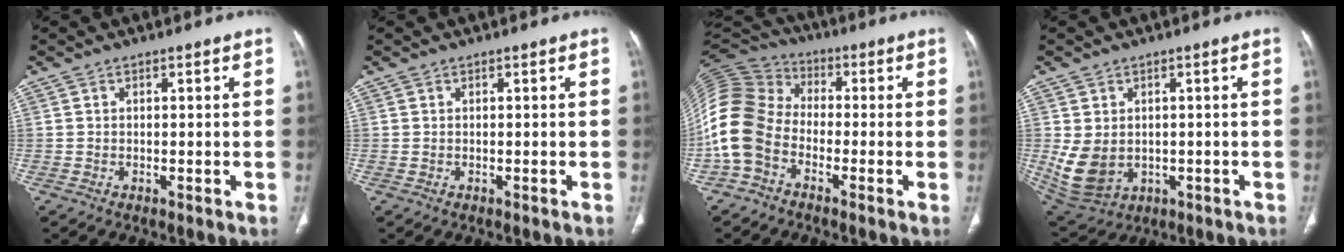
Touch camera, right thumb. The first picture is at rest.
{"total": 0.0}
{"total": 15.5, "force": [-4.6, 11.4, 9.5], "torque": [-0.208, 0.054, -0.104]}
{"total": 9.1, "force": [-0.4, 7.1, 5.6], "torque": [-0.106, -0.006, 0.020]}